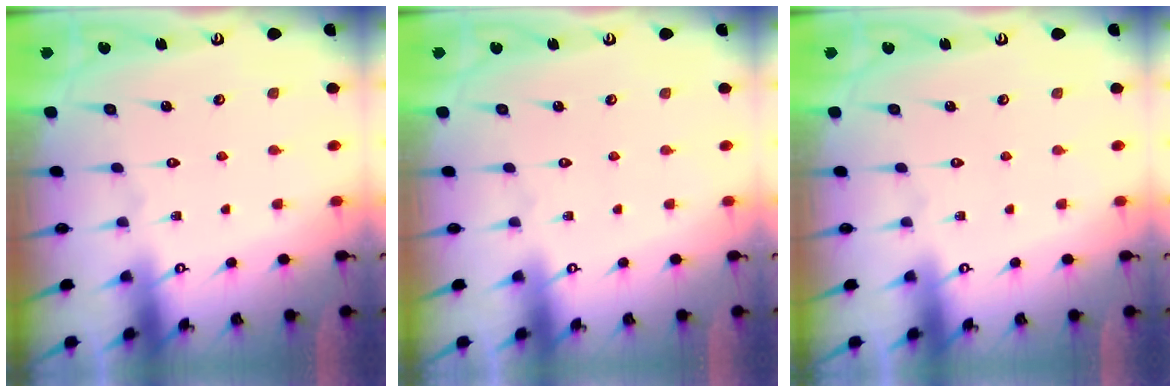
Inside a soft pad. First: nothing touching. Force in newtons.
{"total": 0.0}
{"total": 0.0}